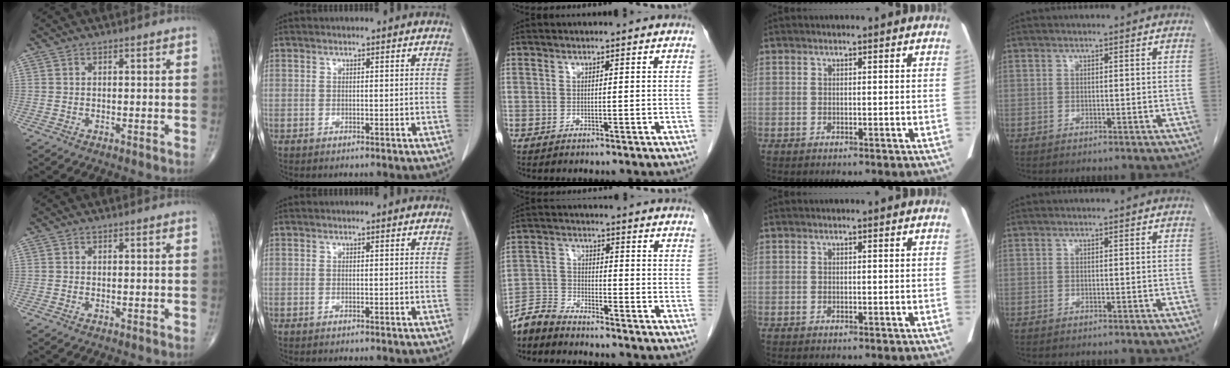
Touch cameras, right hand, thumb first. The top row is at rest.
{"middle": {"total": 4.8, "force": [-4.8, 0.5, 0.5], "torque": [-0.011, -0.012, -0.096]}}